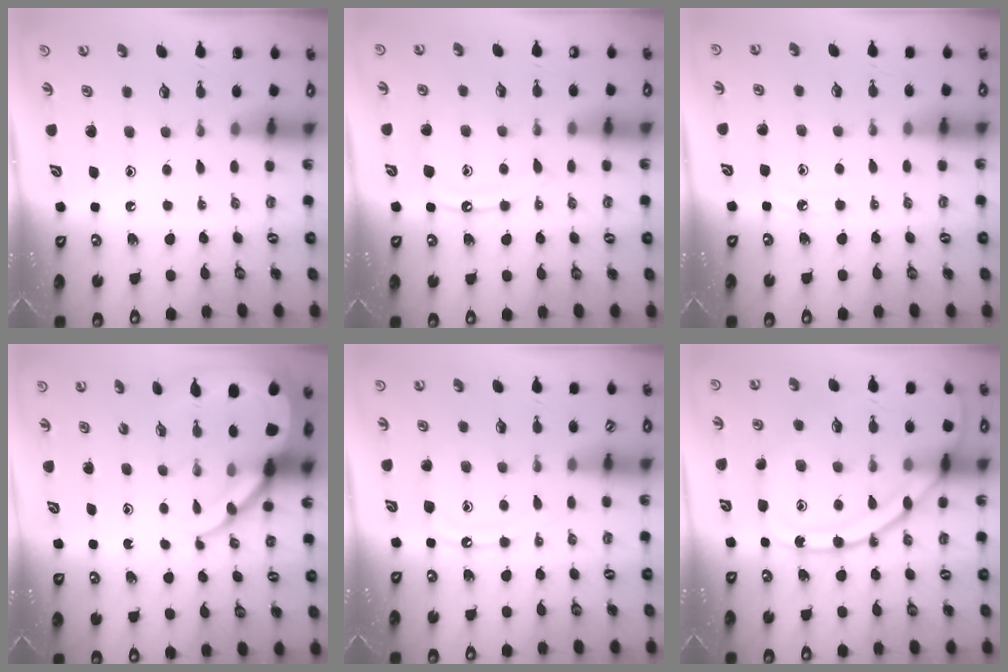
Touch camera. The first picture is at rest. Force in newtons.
{"total": 10.0, "press": 9.9, "slide": 0.9}
{"total": 4.5, "press": 4.5, "slide": 0.4}
{"total": 10.3, "press": 10.3, "slide": 0.9}
{"total": 8.1, "press": 8.1, "slide": 0.8}
{"total": 16.3, "press": 16.2, "slide": 1.0}